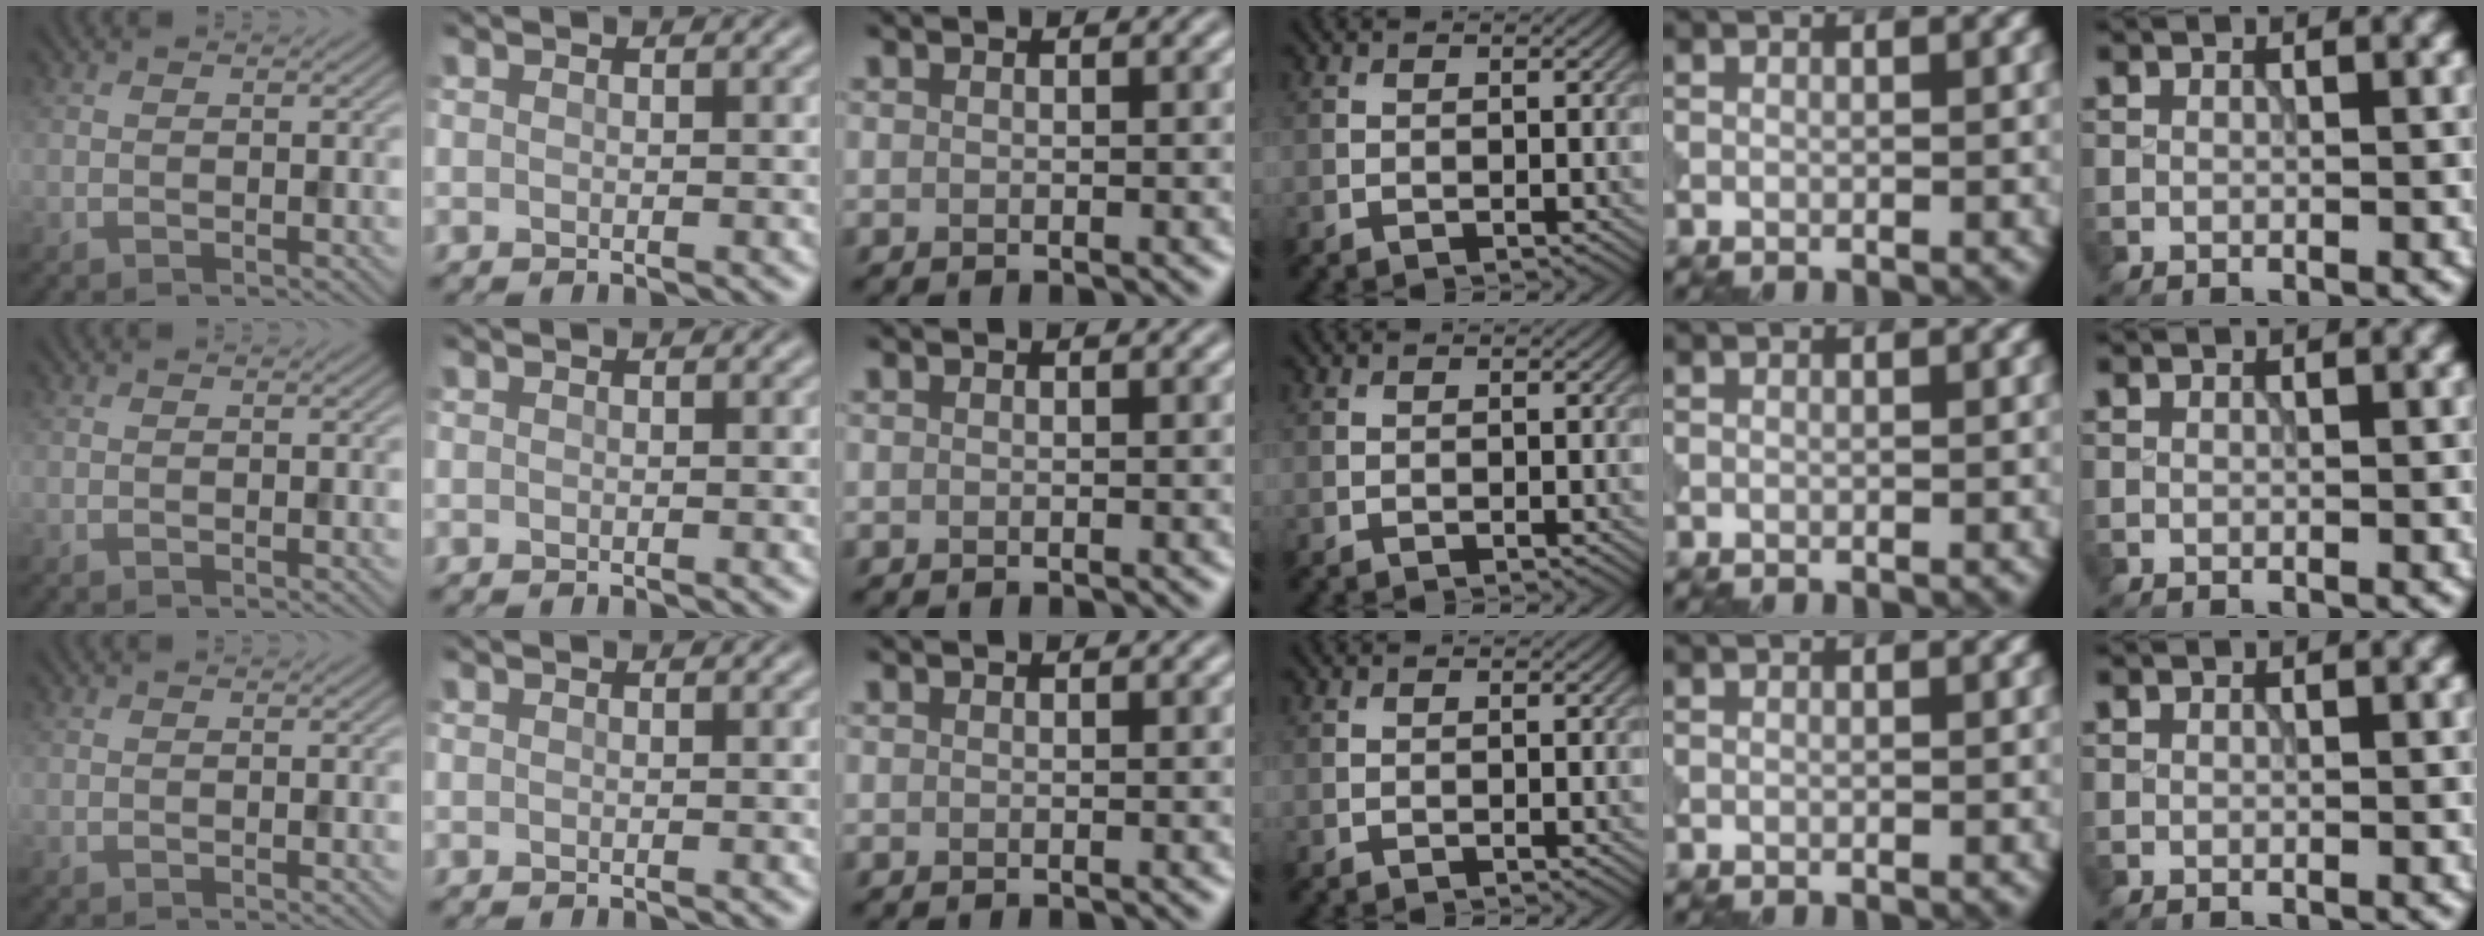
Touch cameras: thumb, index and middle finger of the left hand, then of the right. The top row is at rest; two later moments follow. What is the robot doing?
{"motion": "pour", "object": "beaker"}